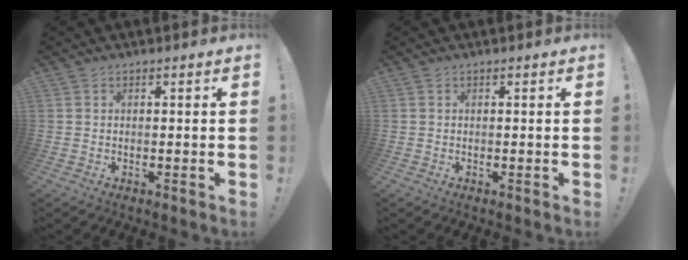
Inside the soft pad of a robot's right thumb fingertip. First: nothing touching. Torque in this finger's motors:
{"motor_torque": [-0.05, -0.06, 0.08, 0.00, 0.07]}